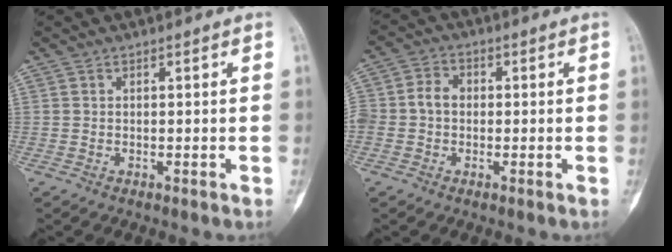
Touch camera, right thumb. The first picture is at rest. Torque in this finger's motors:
{"motor_torque": [-0.21, -0.22, 0.32, -0.30, 0.04]}